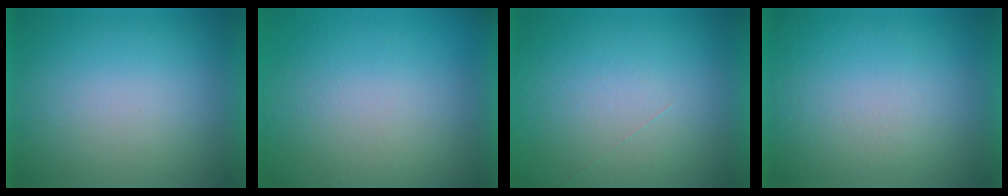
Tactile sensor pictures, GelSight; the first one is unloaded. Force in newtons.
{"total": 4.9}
{"total": 1.2}
{"total": 1.0}